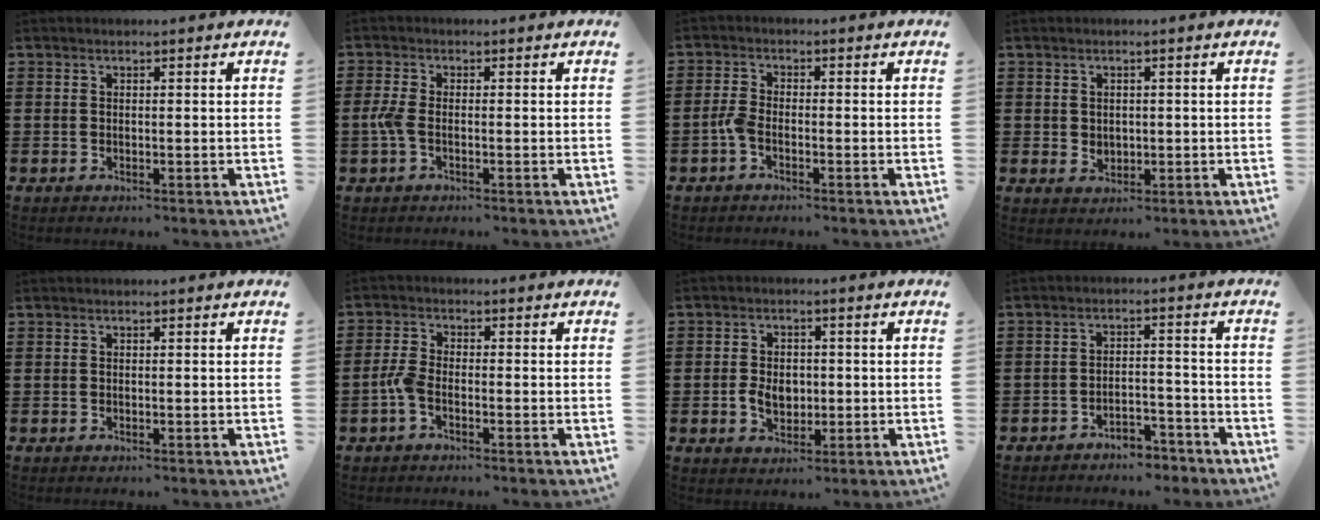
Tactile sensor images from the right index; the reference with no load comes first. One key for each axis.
{"total": 2.8, "fx": -0.8, "fy": 1.1, "fz": 2.4, "tx": -0.067, "ty": -0.006, "tz": -0.020}
{"total": 2.4, "fx": -1.3, "fy": 1.0, "fz": 1.8, "tx": -0.048, "ty": -0.001, "tz": -0.028}
{"total": 1.6, "fx": 0.4, "fy": 1.4, "fz": 0.6, "tx": -0.015, "ty": 0.008, "tz": 0.006}
{"total": 0.0}
{"total": 2.9, "fx": -1.4, "fy": 1.2, "fz": 2.3, "tx": -0.064, "ty": -0.004, "tz": -0.032}
{"total": 4.3, "fx": -0.4, "fy": 3.2, "fz": 2.8, "tx": -0.050, "ty": 0.006, "tz": -0.011}
{"total": 3.8, "fx": -3.7, "fy": 0.8, "fz": 0.6, "tx": -0.013, "ty": 0.009, "tz": -0.076}